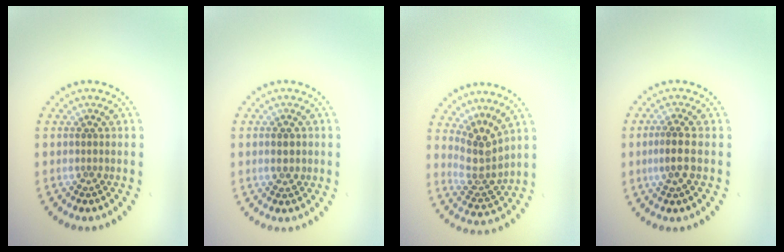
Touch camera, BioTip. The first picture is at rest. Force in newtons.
{"total": 2.2, "press": 2.2, "slide": 0.1}
{"total": 3.6, "press": 2.6, "slide": 2.5}
{"total": 2.4, "press": 2.2, "slide": 0.9}